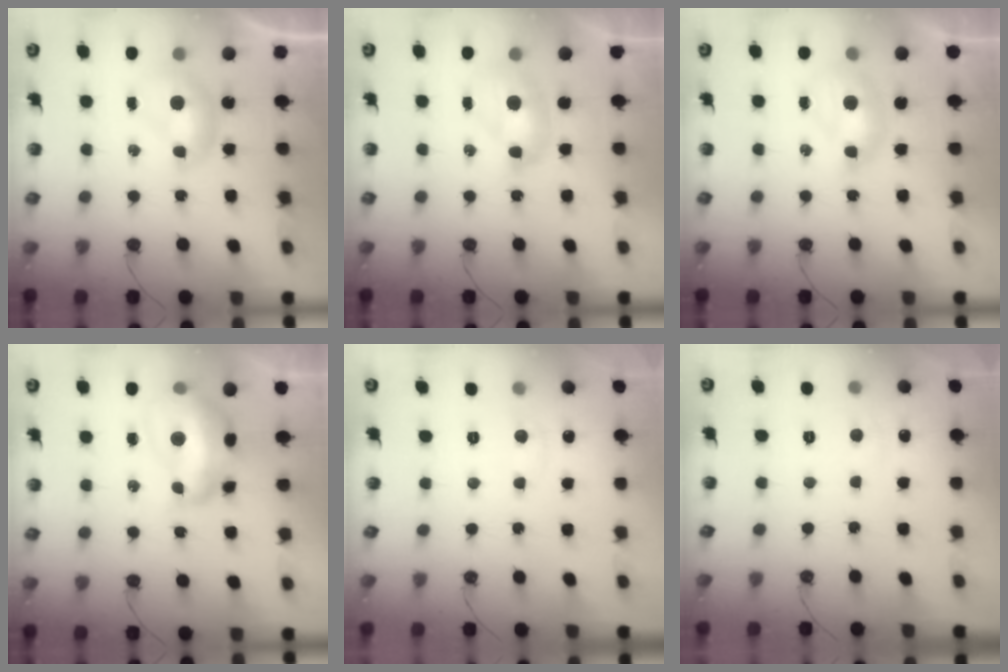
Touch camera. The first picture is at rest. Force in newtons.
{"total": 1.8, "press": 1.8, "slide": 0.0}
{"total": 1.7, "press": 1.6, "slide": 0.7}
{"total": 9.6, "press": 9.5, "slide": 1.2}
{"total": 0.8, "press": 0.3, "slide": 0.7}
{"total": 0.8, "press": 0.5, "slide": 0.6}